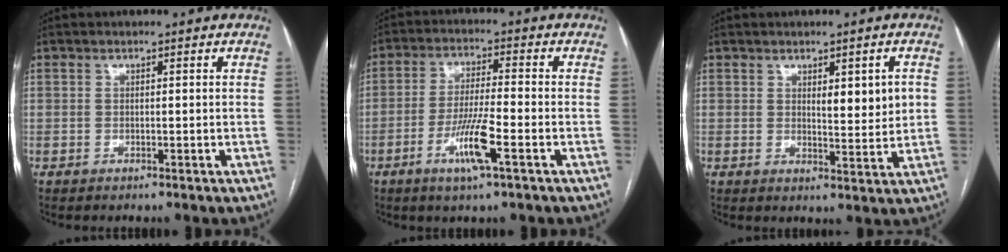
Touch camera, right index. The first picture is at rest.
{"total": 7.9, "force": [-3.5, 0.1, 7.1], "torque": [-0.140, -0.010, -0.064]}
{"total": 5.2, "force": [1.4, 1.2, 4.9], "torque": [-0.072, -0.009, 0.024]}